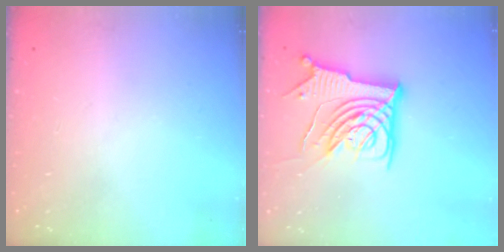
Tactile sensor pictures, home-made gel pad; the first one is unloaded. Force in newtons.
{"total": 14.0, "press": 13.9, "slide": 1.5}